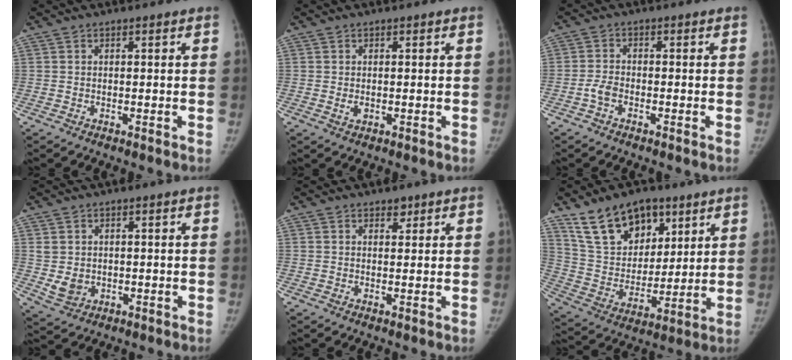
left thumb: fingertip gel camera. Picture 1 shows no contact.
{"total": 1.3, "force": [-0.1, 1.0, 0.8], "torque": [-0.010, -0.001, 0.001]}
{"total": 2.5, "force": [-1.4, 1.5, 1.6], "torque": [-0.033, 0.010, -0.029]}
{"total": 4.2, "force": [-0.1, 3.7, 2.0], "torque": [-0.025, -0.001, 0.013]}
{"total": 1.4, "force": [1.0, 0.9, 0.4], "torque": [0.007, -0.006, 0.013]}
{"total": 17.2, "force": [10.8, 10.5, 8.4], "torque": [-0.099, -0.042, 0.203]}